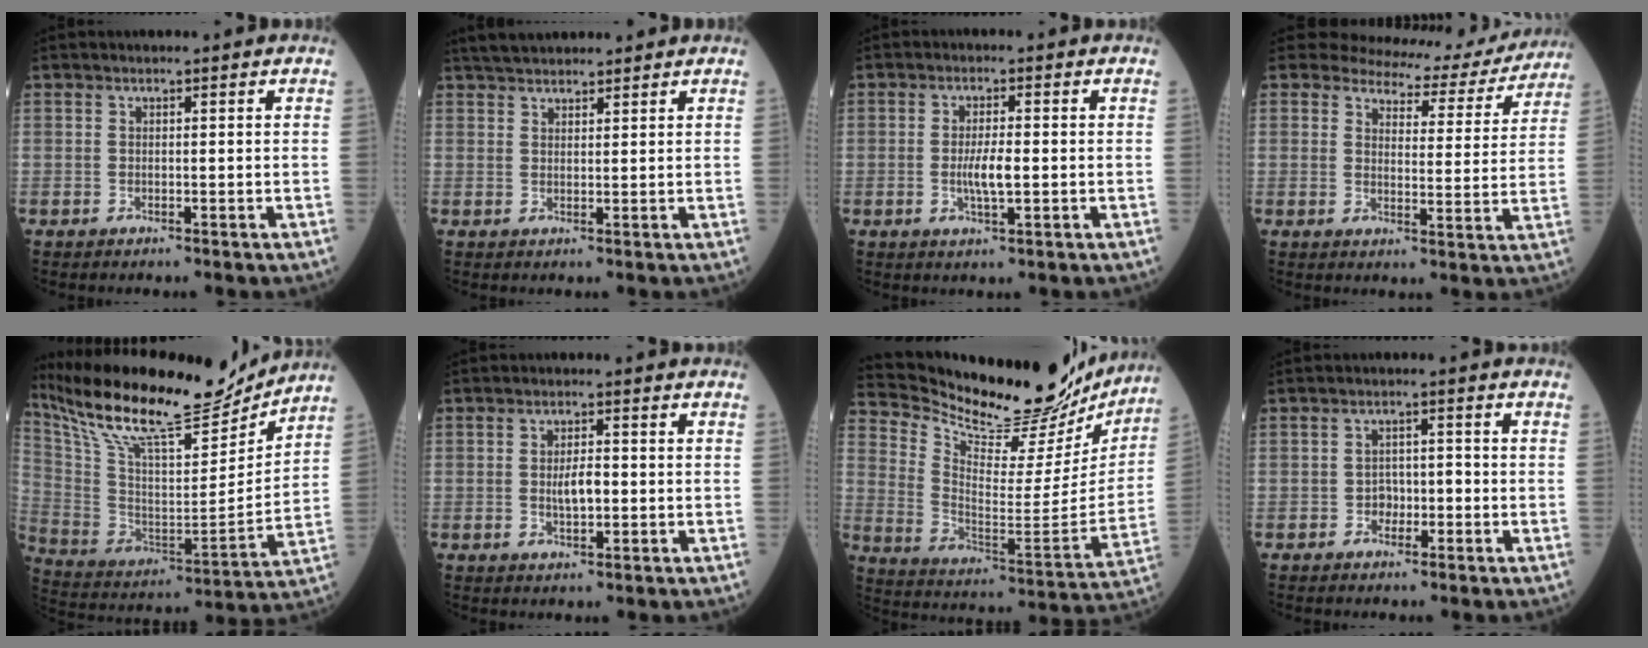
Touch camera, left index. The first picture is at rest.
{"total": 6.9, "force": [6.3, 1.6, 2.4], "torque": [-0.037, 0.032, 0.101]}
{"total": 3.8, "force": [-0.7, 0.7, 3.7], "torque": [-0.074, -0.007, -0.013]}
{"total": 13.6, "force": [12.7, 4.3, 2.1], "torque": [-0.008, -0.028, 0.132]}
{"total": 23.7, "force": [20.7, 3.8, 11.0], "torque": [-0.213, -0.010, 0.343]}
{"total": 3.3, "force": [-0.5, 1.1, 3.1], "torque": [-0.056, -0.003, -0.009]}
{"total": 26.4, "force": [24.0, 5.6, 9.6], "torque": [-0.160, -0.066, 0.335]}
{"total": 2.4, "force": [-1.2, 1.6, 1.3], "torque": [-0.011, 0.005, -0.024]}